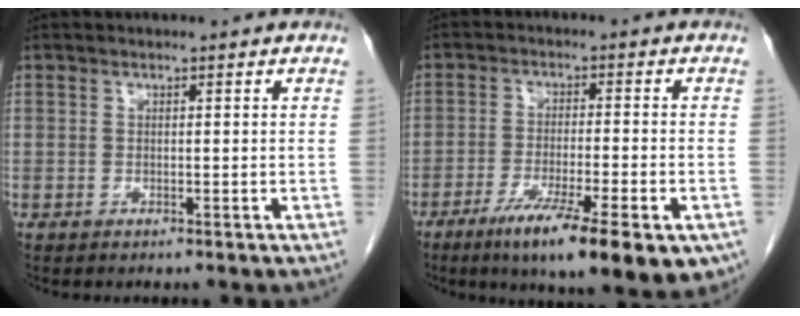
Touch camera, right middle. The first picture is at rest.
{"total": 15.4, "force": [-9.1, 2.3, 12.3], "torque": [-0.147, -0.029, -0.138]}